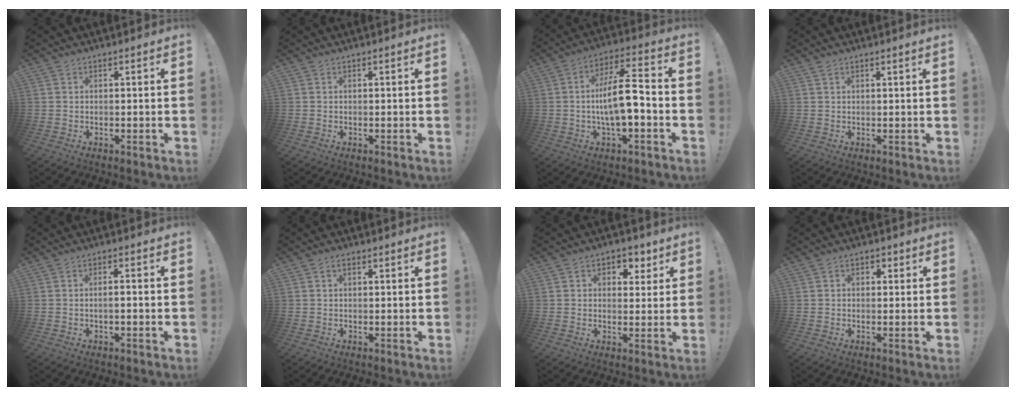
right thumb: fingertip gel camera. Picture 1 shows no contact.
{"total": 0.0}
{"total": 13.3, "force": [-1.9, 3.8, 12.6], "torque": [-0.220, 0.007, -0.040]}
{"total": 0.9, "force": [0.6, -0.3, 0.6], "torque": [-0.010, -0.001, 0.009]}
{"total": 2.2, "force": [-0.9, 0.0, 2.1], "torque": [-0.039, 0.004, -0.016]}
{"total": 1.5, "force": [0.5, 0.9, 1.0], "torque": [-0.017, 0.003, 0.009]}
{"total": 5.0, "force": [2.2, 4.2, 1.7], "torque": [-0.017, -0.013, 0.039]}
{"total": 1.9, "force": [-0.1, 1.6, 1.0], "torque": [-0.010, 0.004, -0.006]}